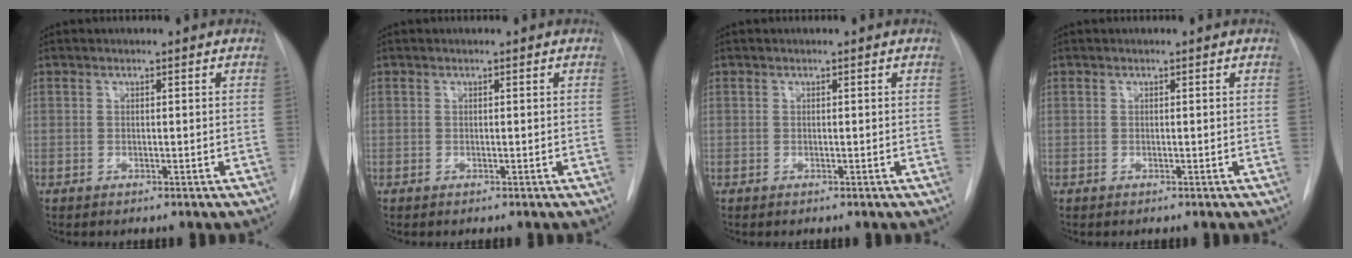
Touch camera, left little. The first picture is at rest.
{"total": 0.0}
{"total": 0.0}
{"total": 0.0}